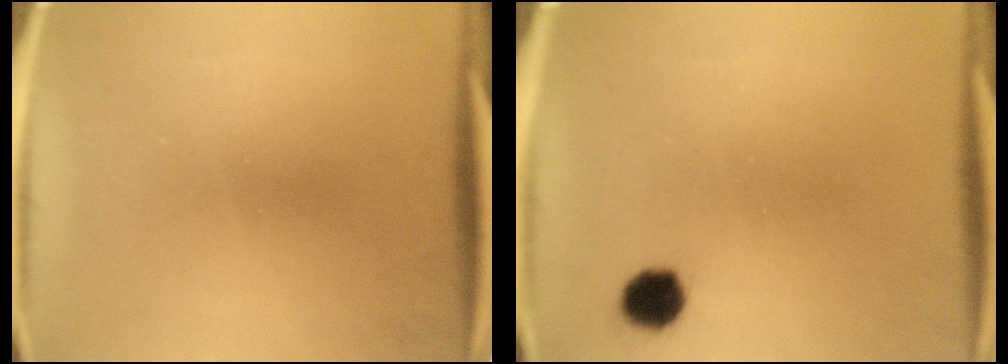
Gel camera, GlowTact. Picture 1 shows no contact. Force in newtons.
{"total": 4.3}